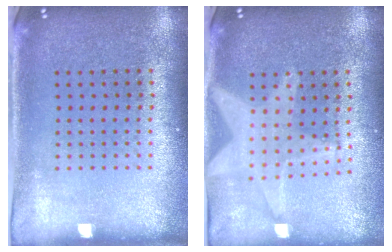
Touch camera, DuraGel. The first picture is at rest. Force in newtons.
{"total": 2.0, "press": 1.7, "slide": 1.0}